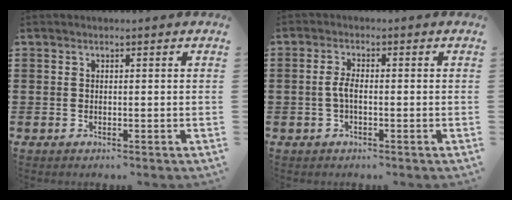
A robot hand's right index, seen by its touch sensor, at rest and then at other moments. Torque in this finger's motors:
{"motor_torque": [0.38, 0.54, 0.27, 0.03]}